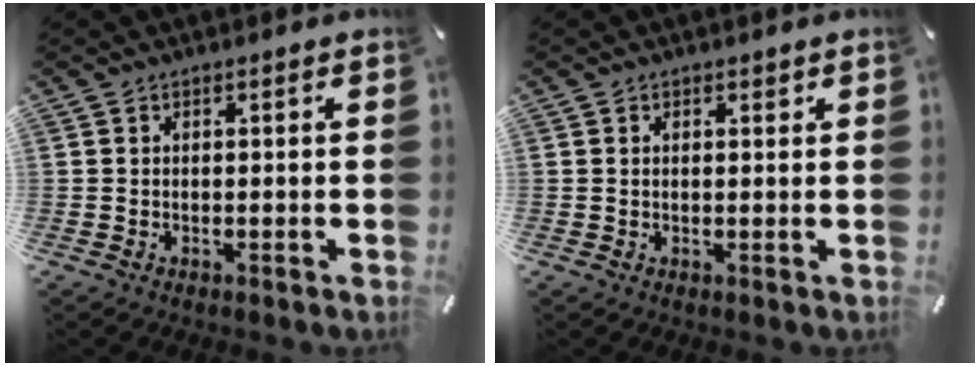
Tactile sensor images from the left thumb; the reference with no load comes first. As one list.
[{"total": 0.9, "force": [0.4, 0.5, 0.5], "torque": [-0.002, 0.000, 0.005]}]